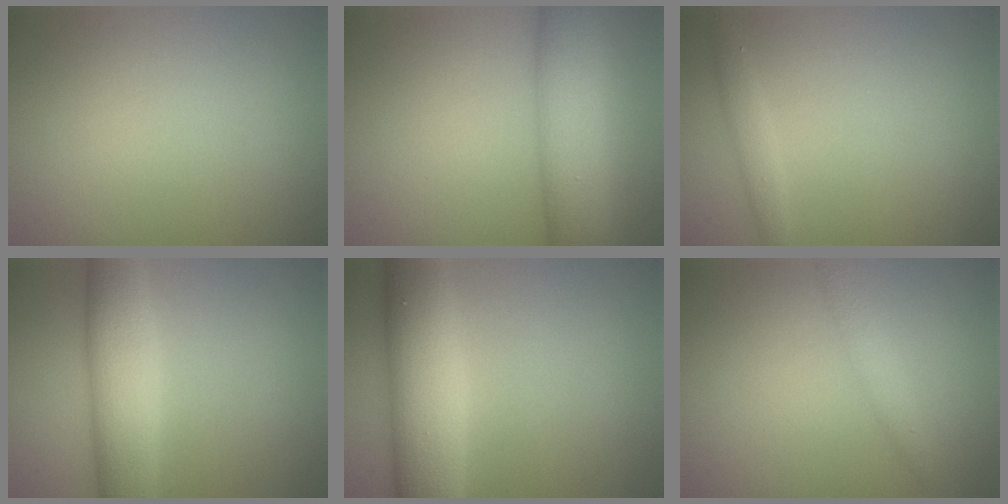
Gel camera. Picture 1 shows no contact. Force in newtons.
{"total": 7.9, "press": 7.9, "slide": 0.4}
{"total": 1.4, "press": 1.4, "slide": 0.0}
{"total": 6.2, "press": 6.2, "slide": 0.0}
{"total": 8.2, "press": 8.2, "slide": 0.4}
{"total": 1.6, "press": 1.6, "slide": 0.0}